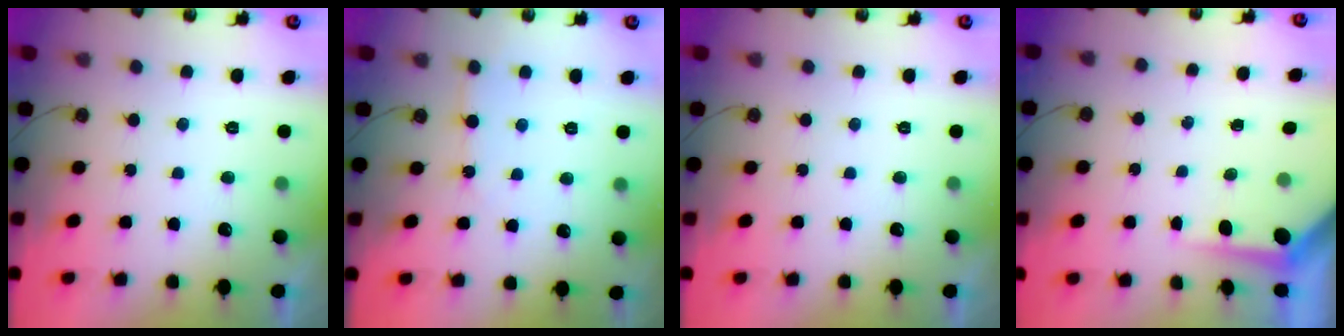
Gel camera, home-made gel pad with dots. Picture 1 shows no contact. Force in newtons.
{"total": 3.6, "press": 3.6, "slide": 0.3}
{"total": 0.0}
{"total": 4.2, "press": 4.2, "slide": 0.3}